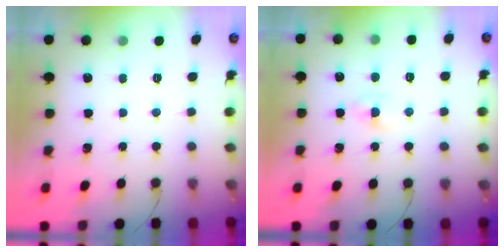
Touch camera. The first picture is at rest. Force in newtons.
{"total": 1.2, "press": 1.0, "slide": 0.6}